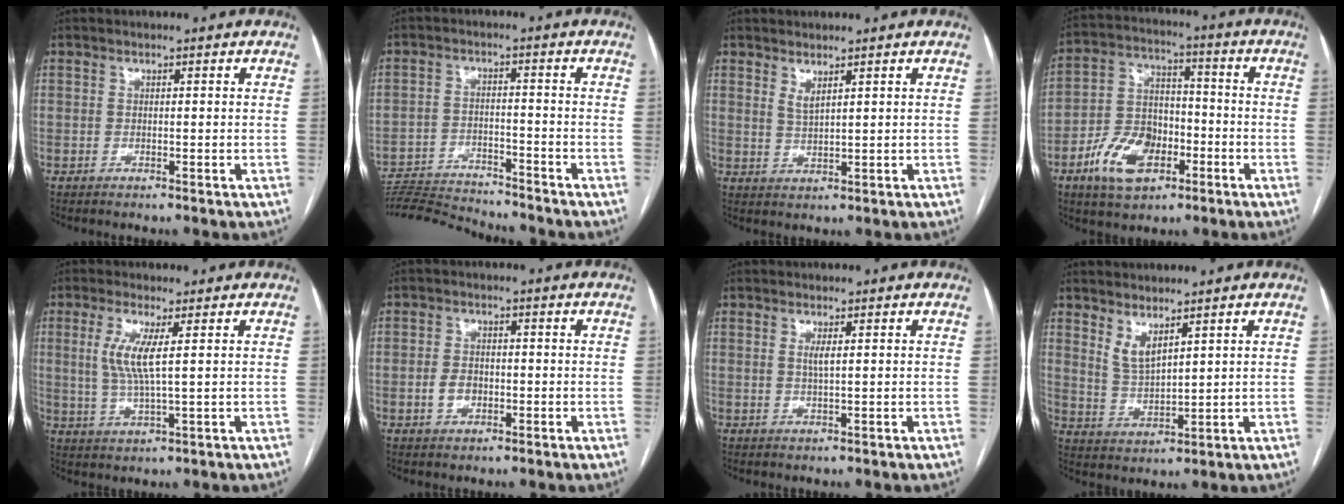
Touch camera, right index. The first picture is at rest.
{"total": 10.8, "force": [-10.7, 0.0, 1.7], "torque": [-0.028, 0.000, -0.179]}
{"total": 1.9, "force": [1.4, 0.2, 1.3], "torque": [-0.028, -0.010, 0.033]}
{"total": 11.4, "force": [-5.2, 6.7, 7.6], "torque": [-0.162, 0.015, -0.089]}
{"total": 5.9, "force": [1.5, 0.5, 5.7], "torque": [-0.129, -0.003, 0.032]}
{"total": 3.2, "force": [-0.9, 2.3, 2.1], "torque": [-0.040, 0.006, -0.013]}
{"total": 1.5, "force": [0.5, 0.1, 1.5], "torque": [-0.036, -0.002, 0.009]}
{"total": 4.3, "force": [3.1, 1.2, 2.7], "torque": [-0.060, -0.015, 0.071]}